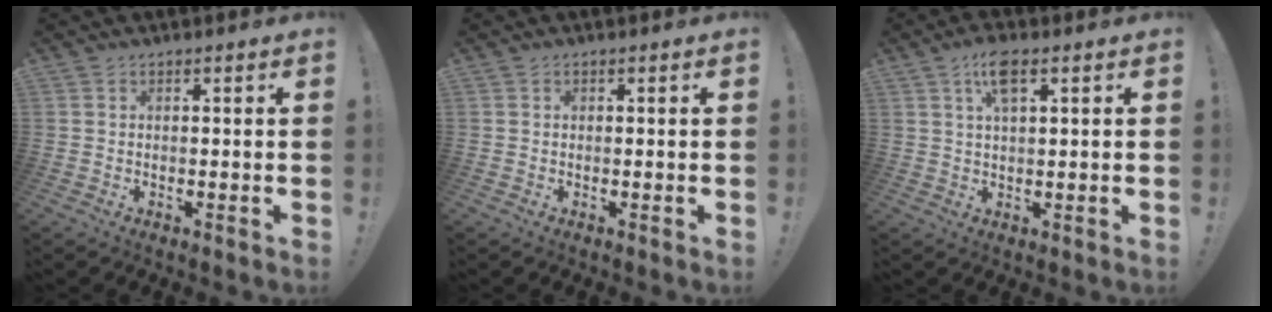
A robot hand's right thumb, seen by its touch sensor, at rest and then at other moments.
{"total": 0.0}
{"total": 6.9, "force": [3.5, 2.4, 5.5], "torque": [-0.096, 0.002, 0.059]}